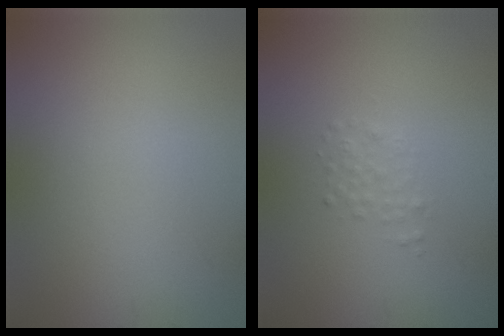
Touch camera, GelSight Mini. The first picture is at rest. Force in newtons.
{"total": 1.2, "press": 1.2, "slide": 0.0}